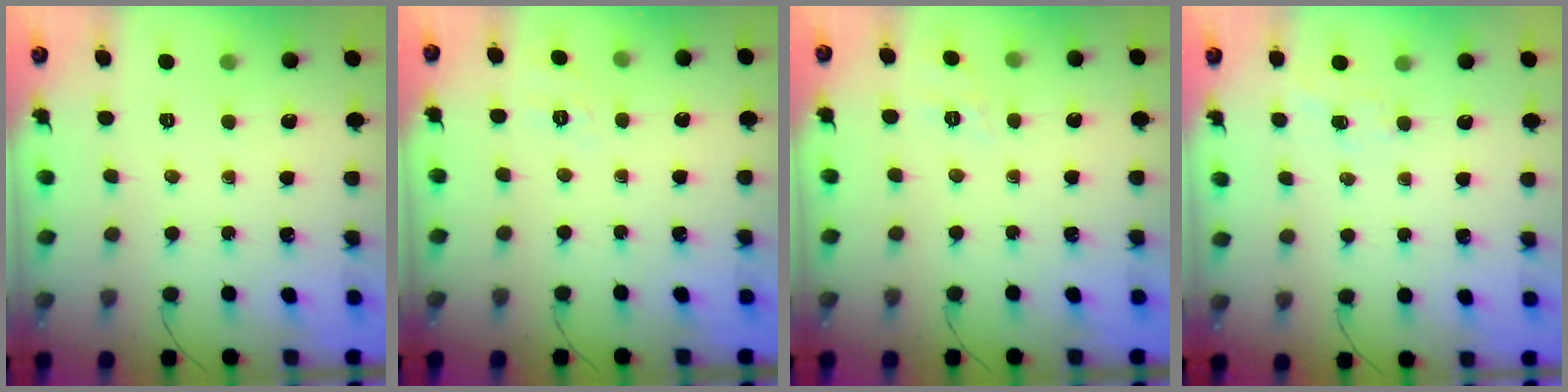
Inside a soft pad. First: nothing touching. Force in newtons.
{"total": 2.0, "press": 0.5, "slide": 1.9}
{"total": 2.0, "press": 0.8, "slide": 1.9}
{"total": 2.9, "press": 2.5, "slide": 1.5}